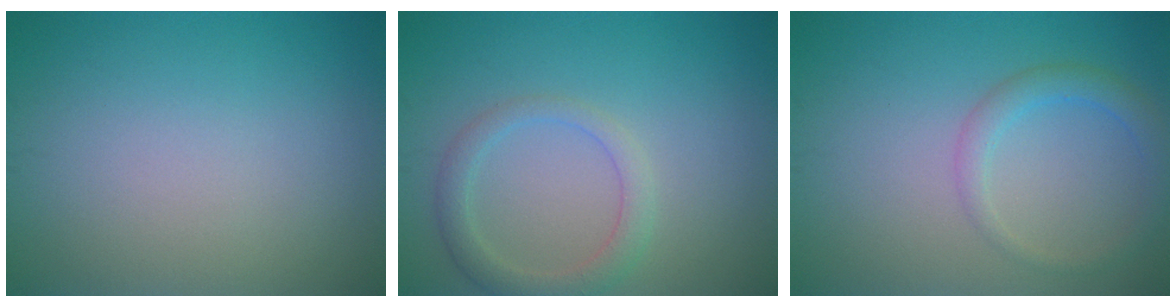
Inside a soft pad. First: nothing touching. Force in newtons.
{"total": 2.6, "press": 2.6, "slide": 0.3}
{"total": 2.3, "press": 2.3, "slide": 0.1}